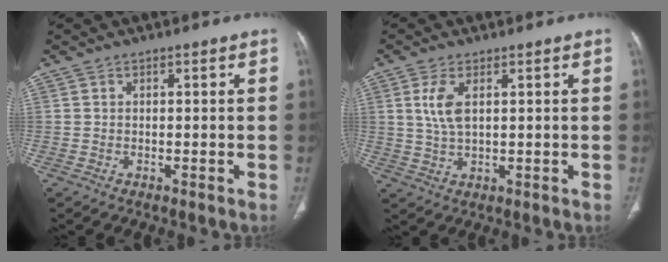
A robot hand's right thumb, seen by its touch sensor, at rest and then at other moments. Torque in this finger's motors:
{"motor_torque": [-0.10, 0.28, 0.75, 0.13, 0.00]}